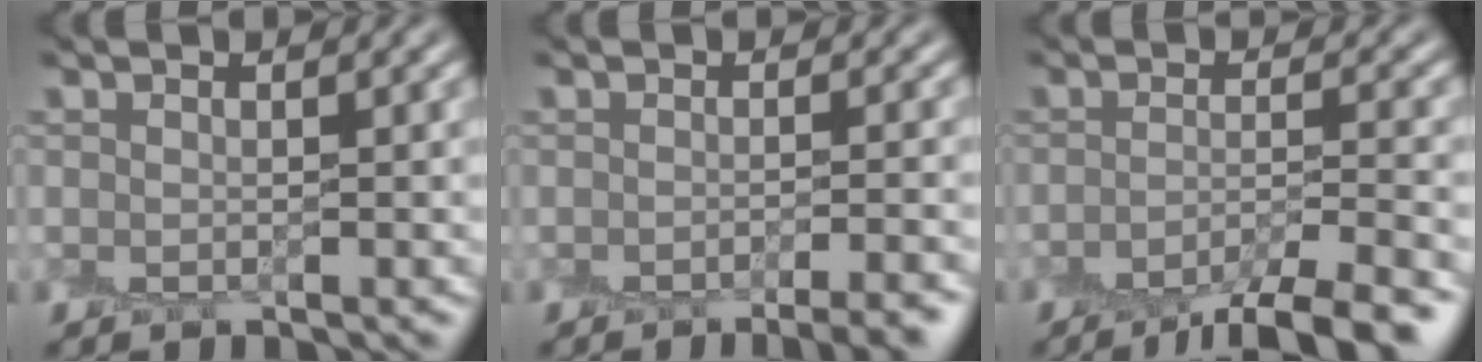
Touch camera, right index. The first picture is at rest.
{"total": 4.2, "force": [-3.5, 0.7, 2.2], "torque": [-0.020, -0.010, -0.042]}
{"total": 6.3, "force": [-4.6, 1.2, 4.2], "torque": [-0.056, -0.005, -0.071]}